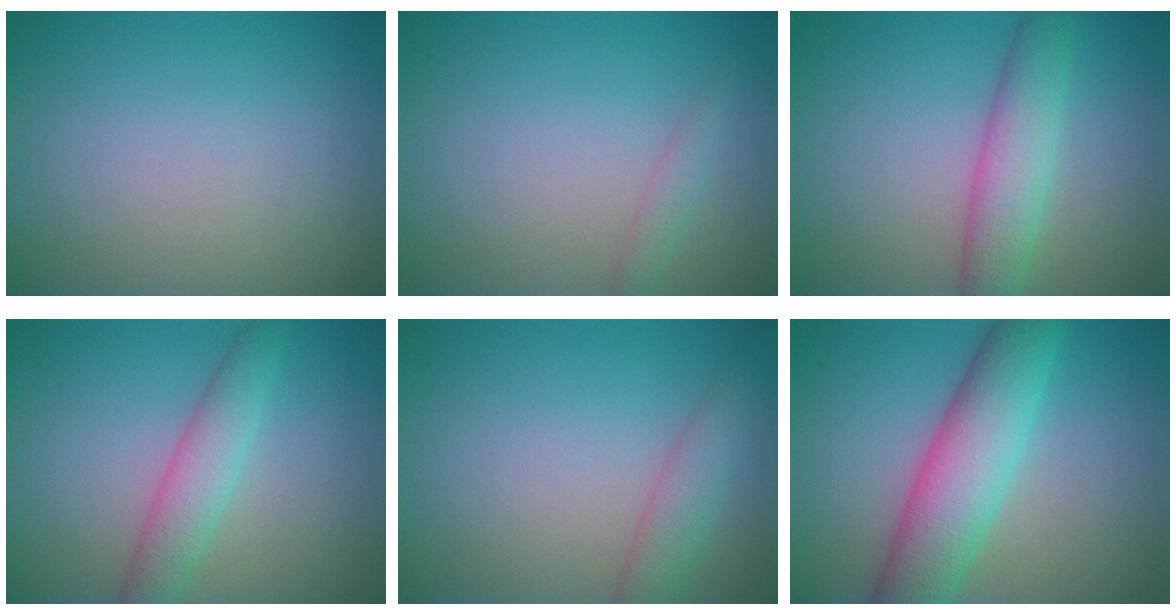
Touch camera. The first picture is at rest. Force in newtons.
{"total": 1.2, "press": 1.2, "slide": 0.2}
{"total": 4.4, "press": 4.4, "slide": 0.1}
{"total": 3.5, "press": 3.5, "slide": 0.1}
{"total": 3.0, "press": 3.0, "slide": 0.1}
{"total": 7.6, "press": 7.6, "slide": 0.3}